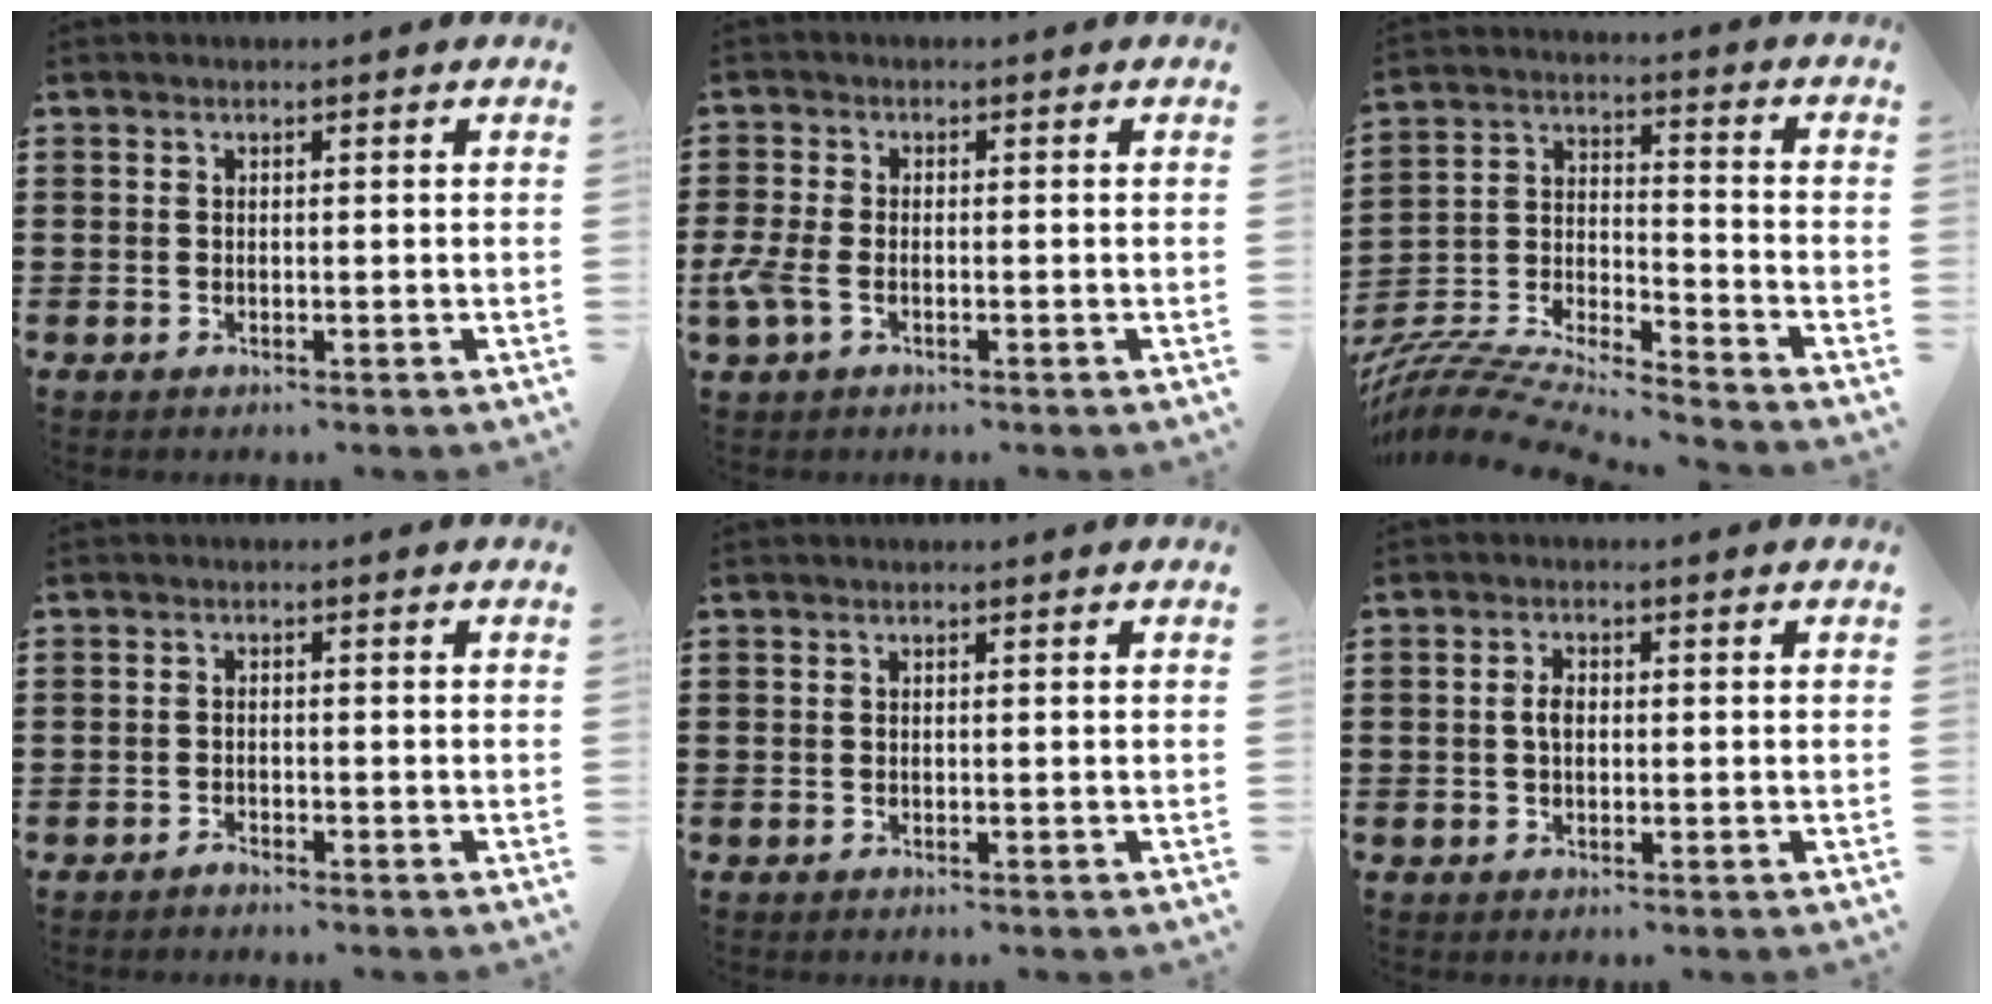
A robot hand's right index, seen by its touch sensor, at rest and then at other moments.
{"total": 3.4, "force": [-1.5, 1.5, 2.7], "torque": [-0.076, -0.012, -0.032]}
{"total": 8.1, "force": [-7.8, 0.6, 1.9], "torque": [-0.050, -0.004, -0.162]}
{"total": 1.1, "force": [-1.1, 0.1, 0.0], "torque": [-0.004, 0.001, -0.023]}
{"total": 0.0}
{"total": 2.3, "force": [0.0, 1.3, 1.9], "torque": [-0.038, 0.006, -0.002]}